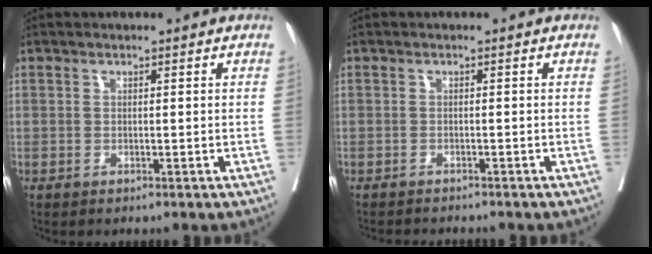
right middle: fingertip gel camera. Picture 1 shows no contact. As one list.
[{"total": 3.8, "force": [-3.7, 0.4, 1.0], "torque": [-0.010, -0.008, -0.052]}]